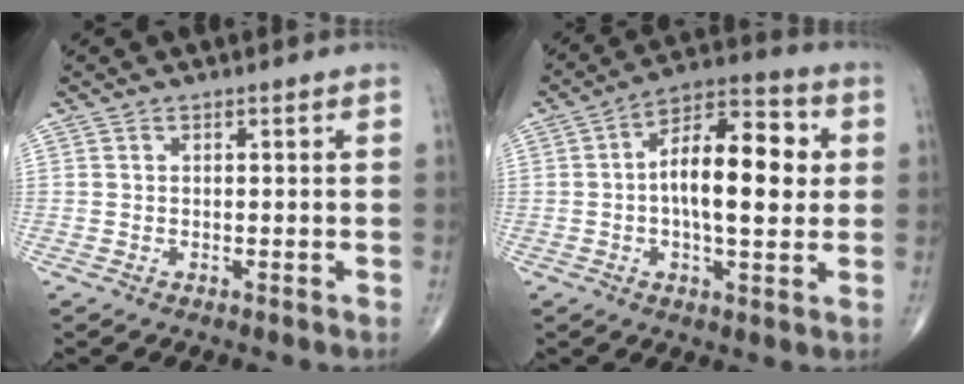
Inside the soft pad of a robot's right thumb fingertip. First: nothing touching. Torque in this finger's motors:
{"motor_torque": [0.02, 1.53, 0.74, 0.41, 0.08]}